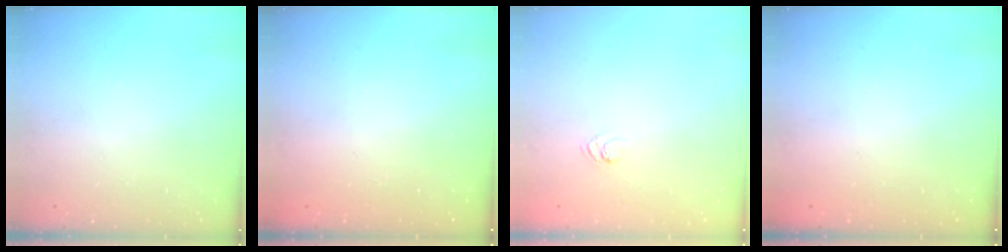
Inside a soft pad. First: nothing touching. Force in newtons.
{"total": 2.5, "press": 2.4, "slide": 0.8}
{"total": 3.2, "press": 3.0, "slide": 1.0}
{"total": 2.6, "press": 2.5, "slide": 0.9}